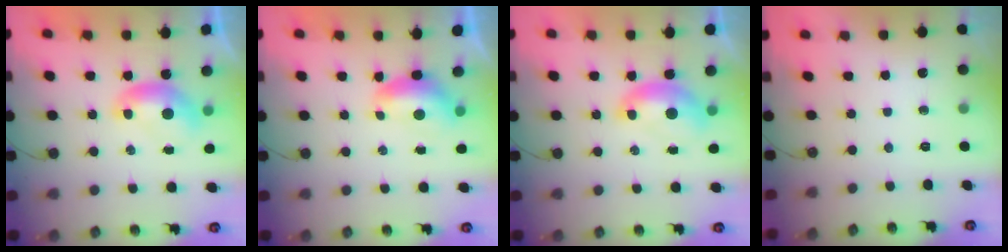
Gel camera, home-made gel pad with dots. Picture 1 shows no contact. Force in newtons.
{"total": 0.0}
{"total": 1.5, "press": 1.4, "slide": 0.6}
{"total": 0.0}